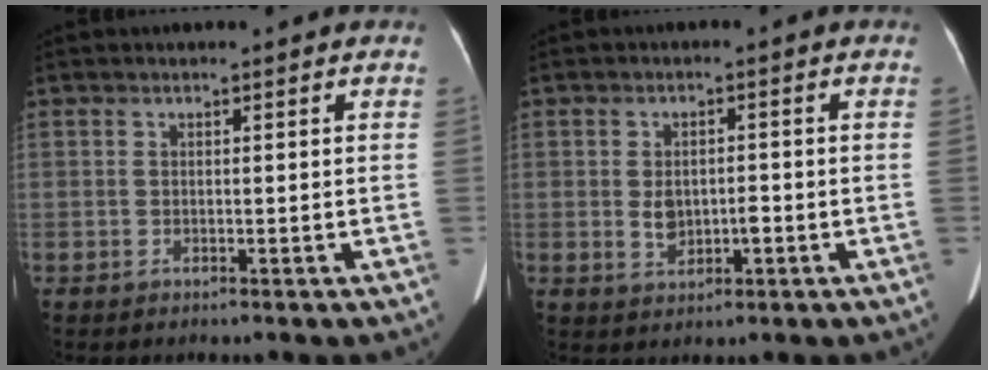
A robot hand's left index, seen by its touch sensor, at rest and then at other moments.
{"total": 3.8, "force": [-0.7, 2.3, 2.9], "torque": [-0.055, 0.005, -0.004]}